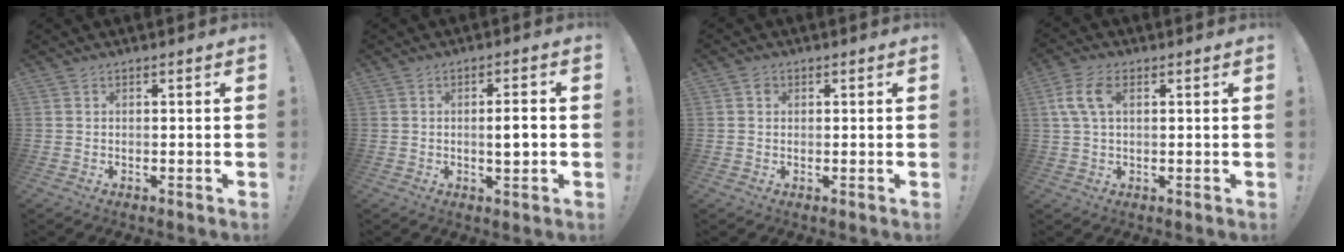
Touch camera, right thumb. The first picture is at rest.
{"total": 4.6, "force": [-0.4, 0.7, 4.5], "torque": [-0.064, -0.004, -0.013]}
{"total": 1.1, "force": [0.4, 1.0, 0.2], "torque": [0.001, 0.001, 0.004]}
{"total": 7.6, "force": [2.2, 4.3, 5.9], "torque": [-0.117, 0.004, 0.041]}